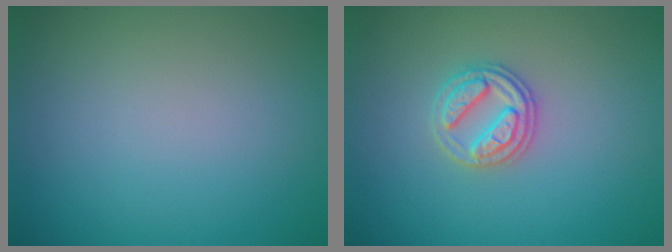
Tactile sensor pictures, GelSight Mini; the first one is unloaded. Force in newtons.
{"total": 2.7, "press": 2.7, "slide": 0.5}